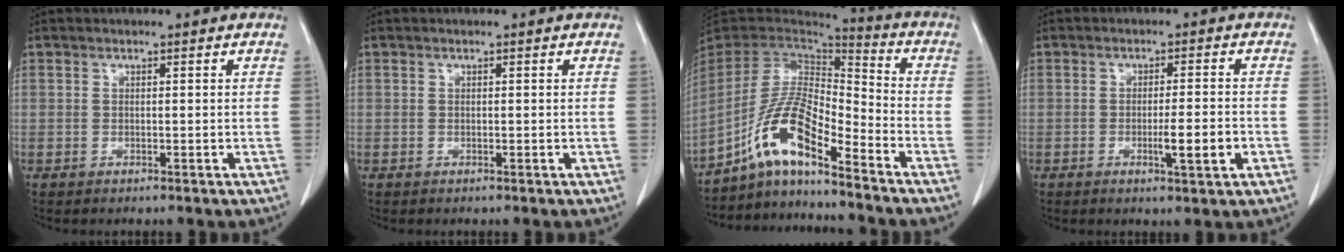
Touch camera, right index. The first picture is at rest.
{"total": 0.0}
{"total": 11.9, "force": [-7.8, 2.0, 8.7], "torque": [-0.181, 0.013, -0.147]}
{"total": 4.9, "force": [-1.6, 0.1, 4.6], "torque": [-0.071, -0.005, -0.021]}